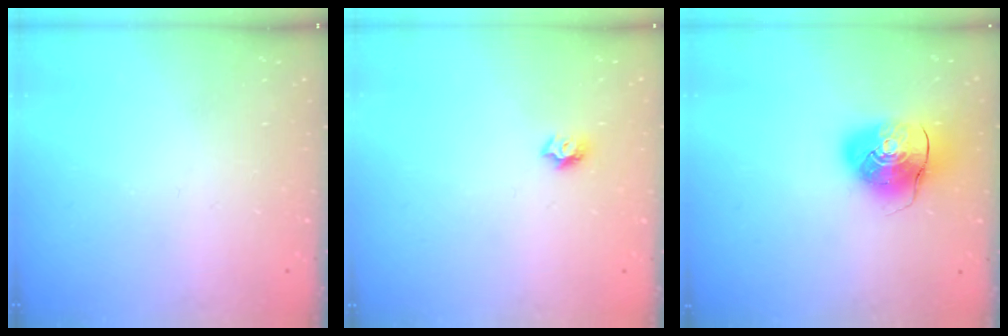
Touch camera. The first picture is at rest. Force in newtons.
{"total": 5.6, "press": 5.6, "slide": 0.7}
{"total": 10.6, "press": 10.5, "slide": 1.8}